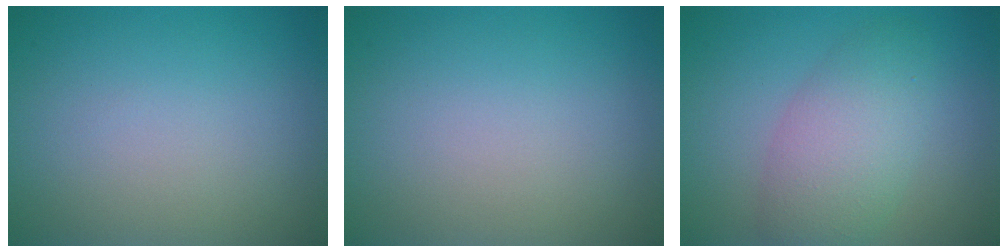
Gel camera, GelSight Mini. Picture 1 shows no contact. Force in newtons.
{"total": 0.0}
{"total": 4.9, "press": 4.9, "slide": 0.2}